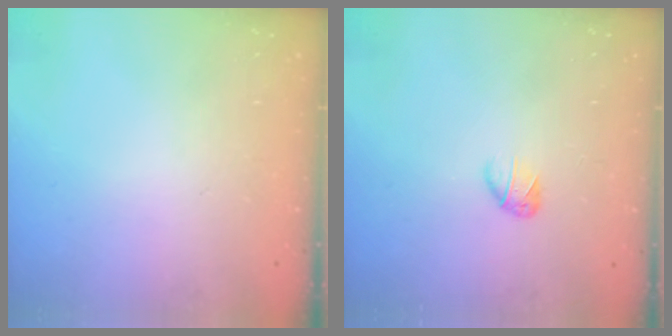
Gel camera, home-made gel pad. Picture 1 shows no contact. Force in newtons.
{"total": 3.2, "press": 3.2, "slide": 0.7}